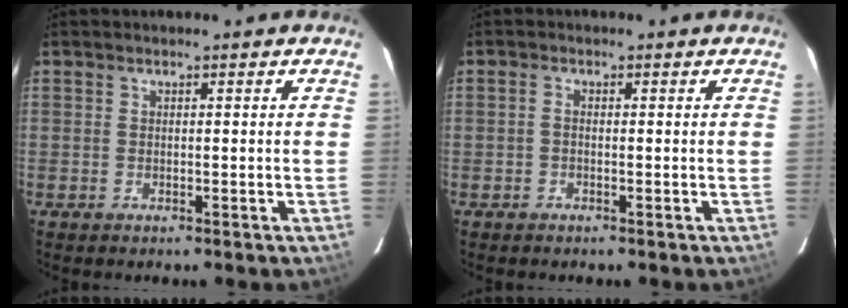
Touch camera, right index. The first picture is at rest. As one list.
[{"total": 0.9, "force": [-0.3, 0.5, 0.7], "torque": [-0.014, 0.004, -0.007]}]